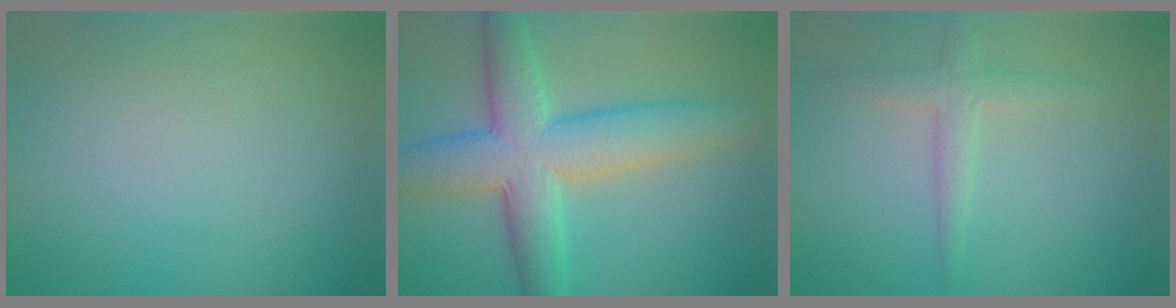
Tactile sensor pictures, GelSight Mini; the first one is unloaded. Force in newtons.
{"total": 8.9, "press": 8.9, "slide": 0.3}
{"total": 2.4, "press": 2.4, "slide": 0.0}